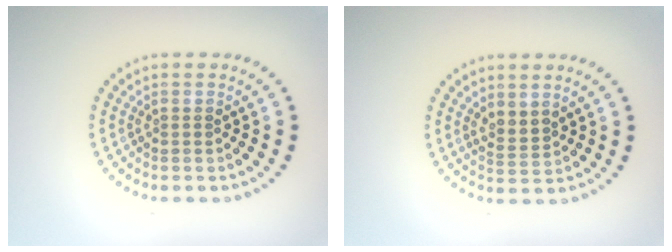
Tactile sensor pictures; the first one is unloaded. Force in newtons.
{"total": 1.7, "press": 1.4, "slide": 1.1}